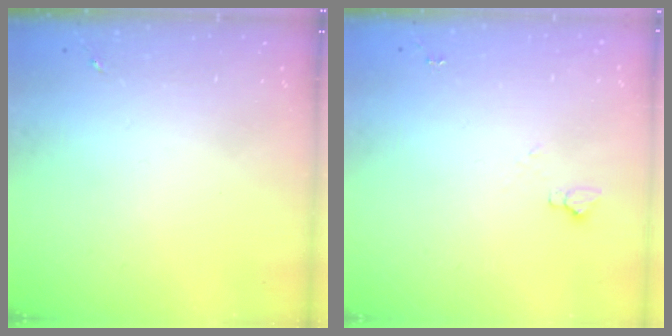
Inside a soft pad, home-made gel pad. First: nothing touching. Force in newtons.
{"total": 3.5, "press": 3.5, "slide": 0.4}